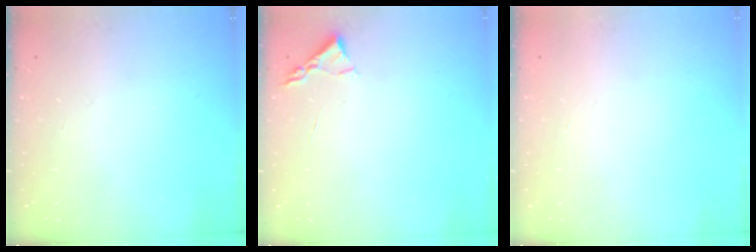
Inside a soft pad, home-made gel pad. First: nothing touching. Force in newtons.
{"total": 2.2, "press": 2.2, "slide": 0.3}
{"total": 1.5, "press": 1.5, "slide": 0.1}